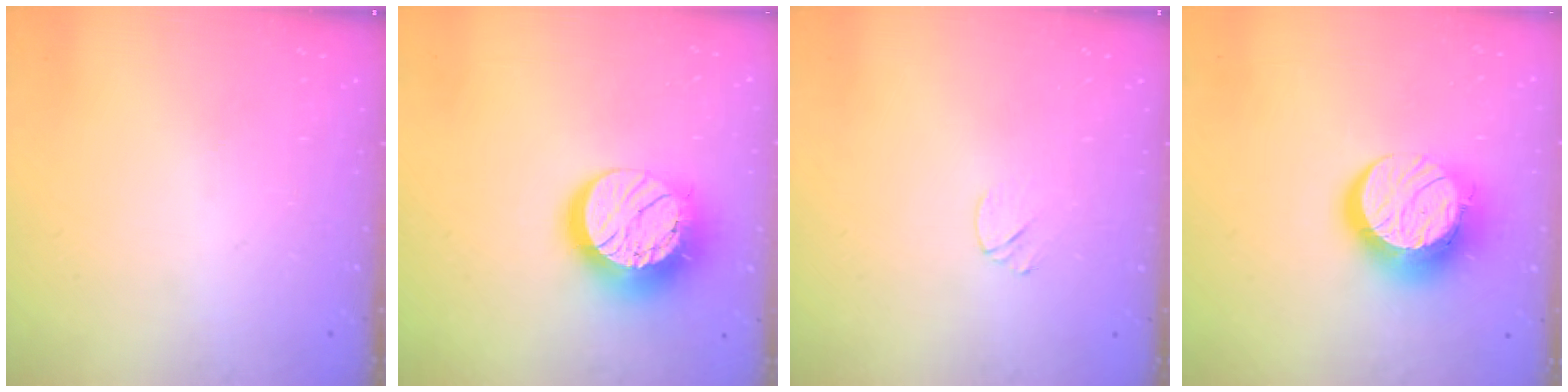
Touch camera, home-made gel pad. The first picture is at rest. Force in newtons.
{"total": 16.5, "press": 16.5, "slide": 1.0}
{"total": 4.8, "press": 4.7, "slide": 0.9}
{"total": 15.0, "press": 14.9, "slide": 1.2}